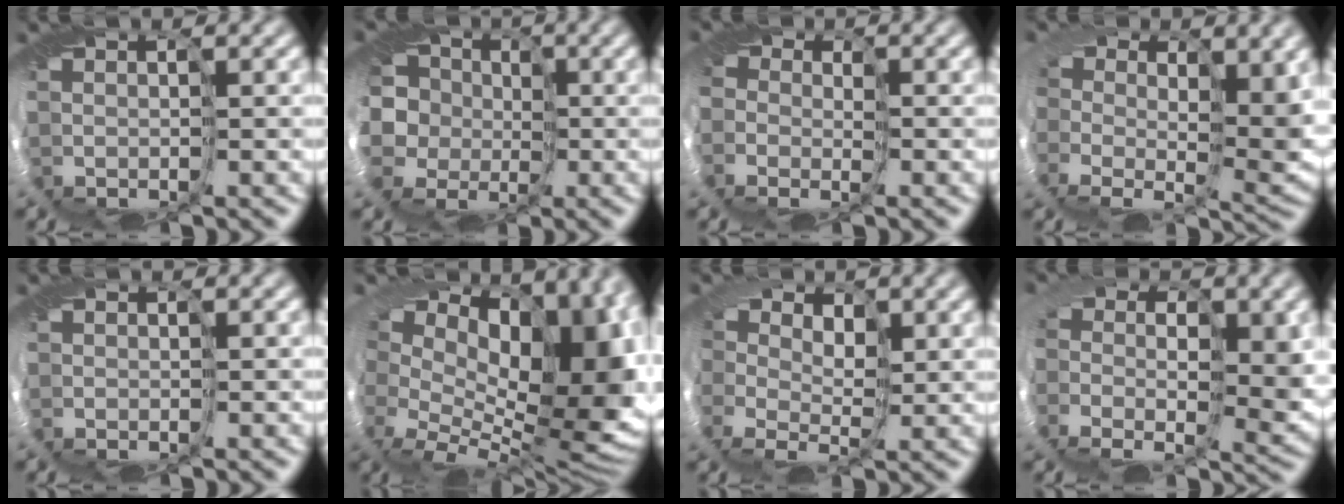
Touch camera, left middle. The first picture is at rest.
{"total": 6.4, "force": [-1.1, 5.9, 2.2], "torque": [-0.048, 0.013, -0.068]}
{"total": 3.7, "force": [-0.8, 3.4, 1.1], "torque": [-0.009, -0.015, -0.032]}
{"total": 6.1, "force": [1.2, 3.9, 4.6], "torque": [-0.070, -0.043, 0.023]}
{"total": 0.5, "force": [-0.3, 0.3, -0.3], "torque": [0.013, -0.002, -0.005]}
{"total": 14.9, "force": [4.9, 9.0, 10.8], "torque": [-0.118, 0.023, 0.092]}
{"total": 1.3, "force": [0.3, 1.2, 0.3], "torque": [0.011, -0.021, -0.015]}
{"total": 7.2, "force": [-0.6, 4.5, 5.6], "torque": [-0.055, -0.023, -0.016]}